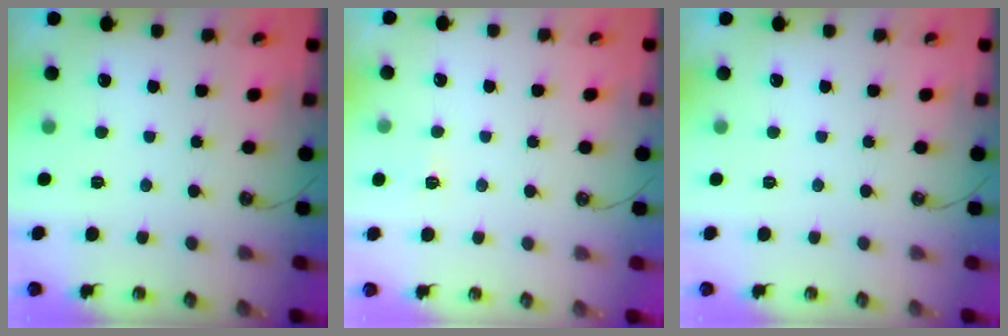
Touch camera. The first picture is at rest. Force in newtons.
{"total": 2.3, "press": 2.3, "slide": 0.3}
{"total": 0.0}